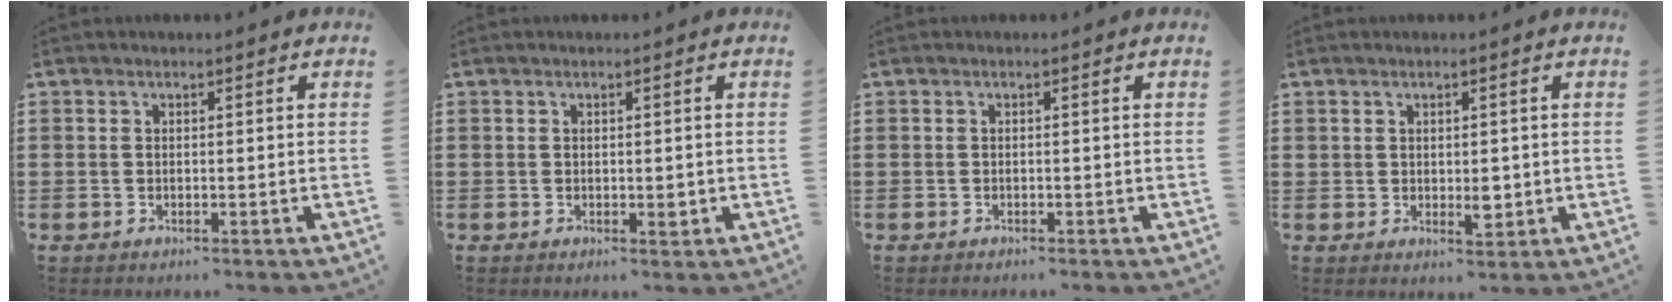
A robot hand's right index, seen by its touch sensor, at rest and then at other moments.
{"total": 1.6, "force": [-0.2, 0.7, 1.4], "torque": [-0.024, 0.001, -0.003]}
{"total": 0.0}
{"total": 2.7, "force": [0.2, 1.5, 2.2], "torque": [-0.035, -0.002, 0.003]}